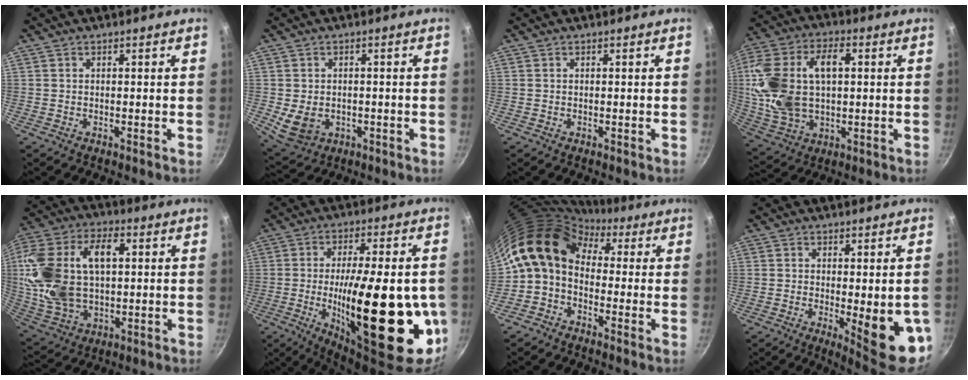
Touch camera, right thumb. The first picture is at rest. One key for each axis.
{"total": 6.8, "fx": -1.2, "fy": 5.3, "fz": 4.1, "tx": -0.063, "ty": 0.000, "tz": -0.003}
{"total": 0.0}
{"total": 18.9, "fx": 2.3, "fy": 11.8, "fz": 14.6, "tx": -0.281, "ty": 0.016, "tz": 0.045}
{"total": 22.9, "fx": 3.3, "fy": 14.3, "fz": 17.6, "tx": -0.347, "ty": 0.019, "tz": 0.063}
{"total": 29.3, "fx": -4.9, "fy": 9.9, "fz": 27.2, "tx": -0.383, "ty": -0.005, "tz": -0.060}
{"total": 11.3, "fx": 1.5, "fy": 8.3, "fz": 7.5, "tx": -0.119, "ty": 0.029, "tz": 0.000}
{"total": 12.6, "fx": -2.4, "fy": 3.9, "fz": 11.7, "tx": -0.130, "ty": -0.015, "tz": -0.020}